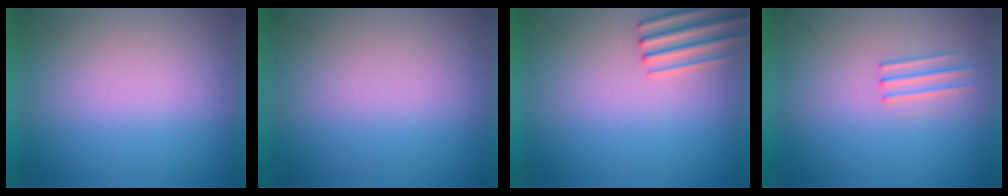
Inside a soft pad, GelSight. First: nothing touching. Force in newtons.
{"total": 0.0}
{"total": 2.5}
{"total": 1.1}